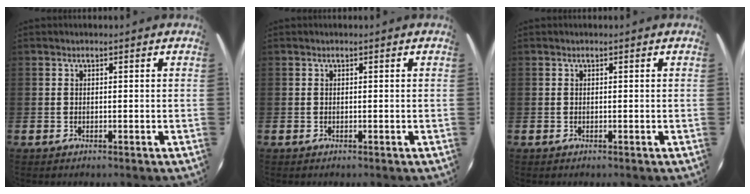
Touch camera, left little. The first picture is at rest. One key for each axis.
{"total": 0.0}
{"total": 0.0}